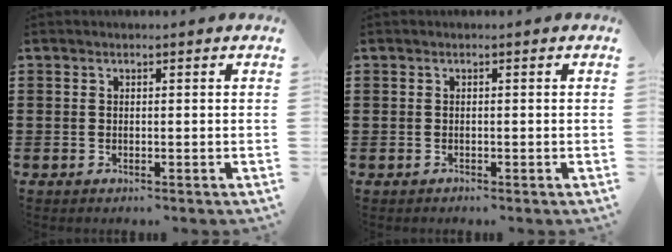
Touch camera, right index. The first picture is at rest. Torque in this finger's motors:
{"motor_torque": [-1.04, 1.10, -1.05, -0.21]}